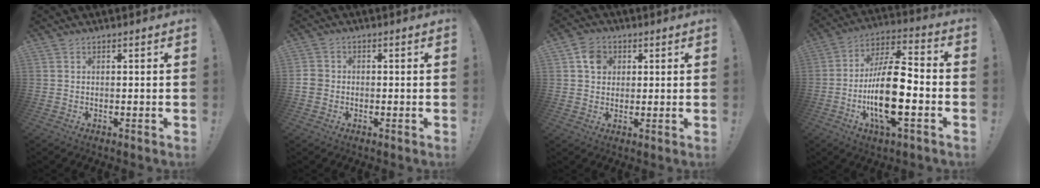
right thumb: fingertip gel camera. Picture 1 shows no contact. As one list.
[{"total": 3.7, "force": [-1.0, 3.3, 1.3], "torque": [-0.035, 0.006, -0.019]}, {"total": 6.3, "force": [2.2, 5.4, 2.3], "torque": [-0.028, -0.002, 0.040]}, {"total": 19.7, "force": [-4.8, 7.6, 17.6], "torque": [-0.332, 0.017, -0.078]}]